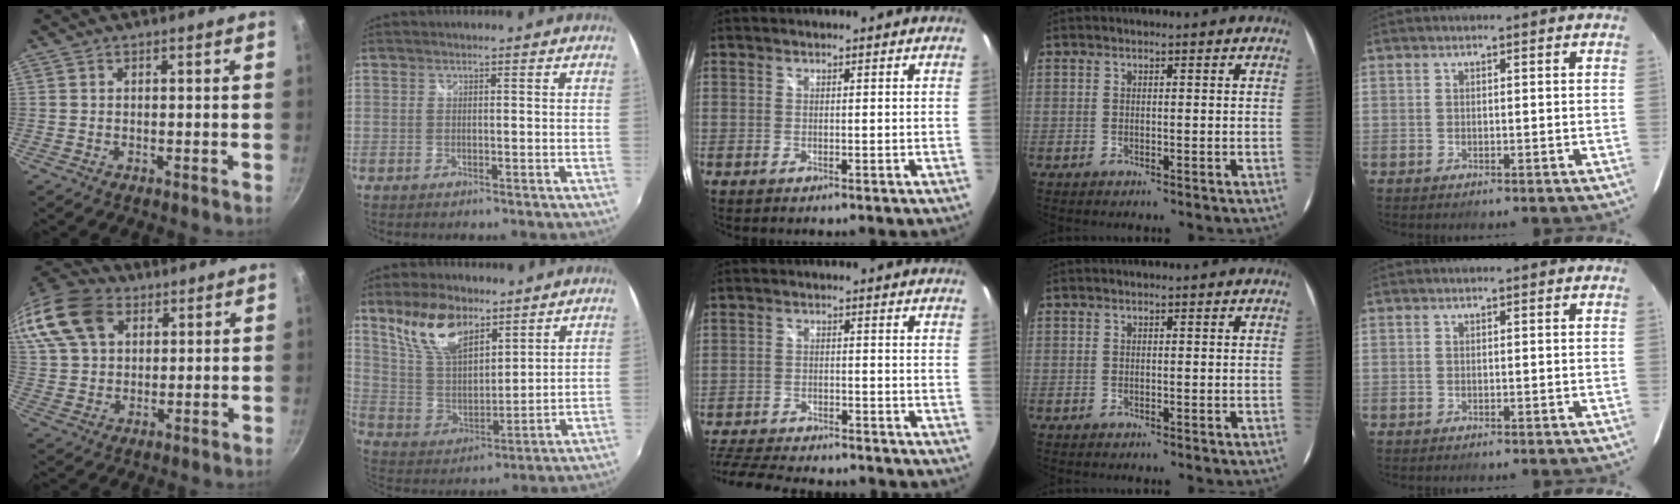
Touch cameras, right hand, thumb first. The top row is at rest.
{"thumb": {"total": 20.2, "force": [8.9, 14.0, 11.5], "torque": [-0.254, 0.022, 0.164]}, "index": {"total": 13.4, "force": [8.9, 6.1, 7.9], "torque": [-0.154, 0.017, 0.180]}, "middle": {"total": 16.7, "force": [-14.4, 4.6, 7.2], "torque": [-0.166, -0.024, -0.220]}}